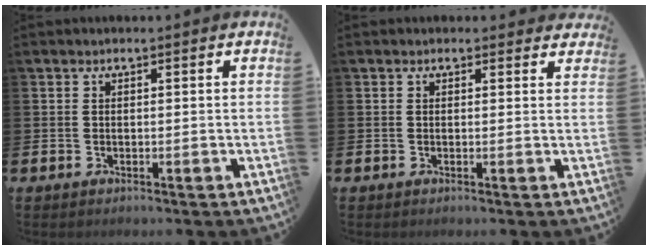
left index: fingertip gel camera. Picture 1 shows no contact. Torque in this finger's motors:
{"motor_torque": [1.04, -1.10, 0.50, 0.06]}